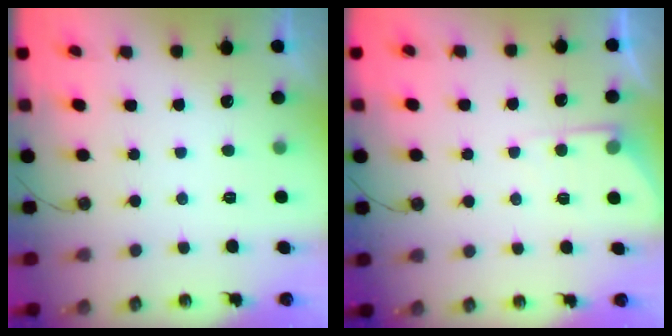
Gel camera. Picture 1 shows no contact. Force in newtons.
{"total": 4.5, "press": 4.4, "slide": 0.6}